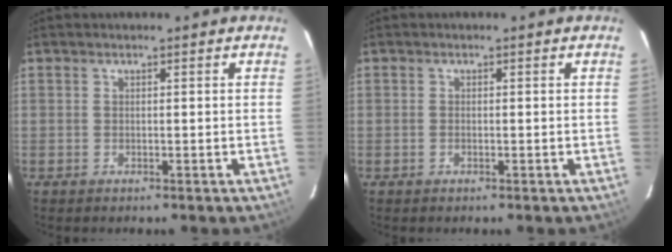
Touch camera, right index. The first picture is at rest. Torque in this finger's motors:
{"motor_torque": [-0.17, 0.12, -0.03, 0.00]}